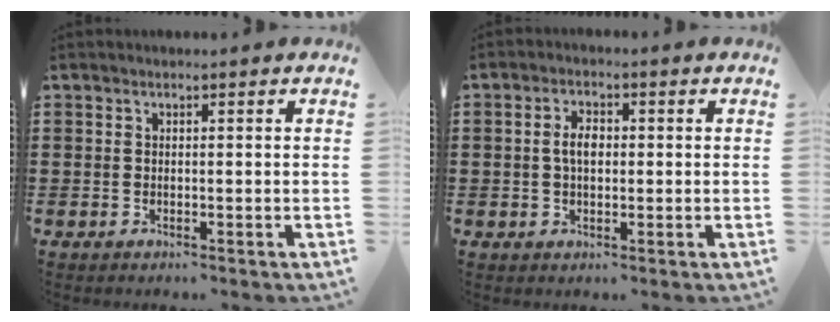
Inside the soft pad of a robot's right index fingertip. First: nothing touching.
{"total": 3.4, "force": [0.2, 1.8, 2.8], "torque": [-0.056, 0.008, 0.001]}